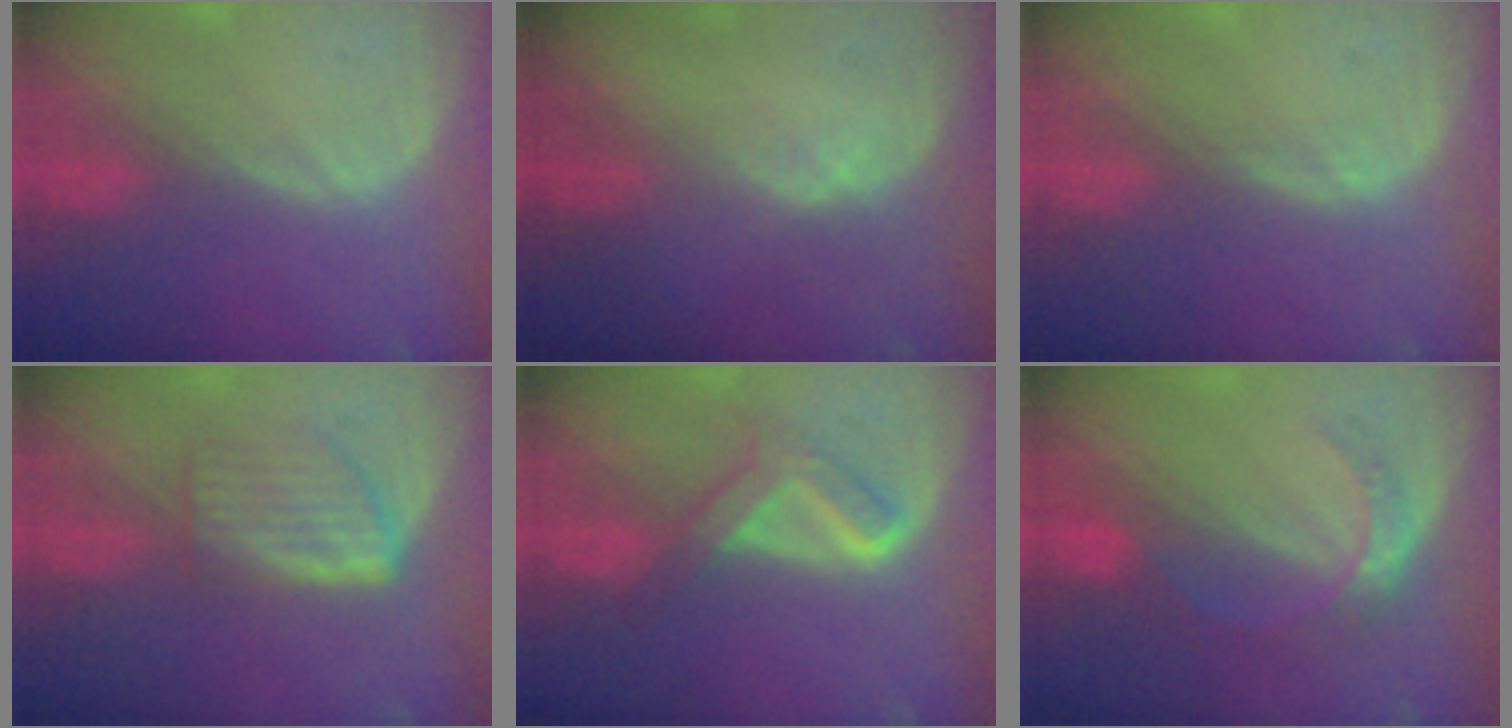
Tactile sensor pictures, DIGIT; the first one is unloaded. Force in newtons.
{"total": 1.4, "press": 1.2, "slide": 0.7}
{"total": 0.8, "press": 0.6, "slide": 0.5}
{"total": 6.0, "press": 5.4, "slide": 2.7}
{"total": 5.1, "press": 5.0, "slide": 0.7}
{"total": 5.1, "press": 4.7, "slide": 2.1}